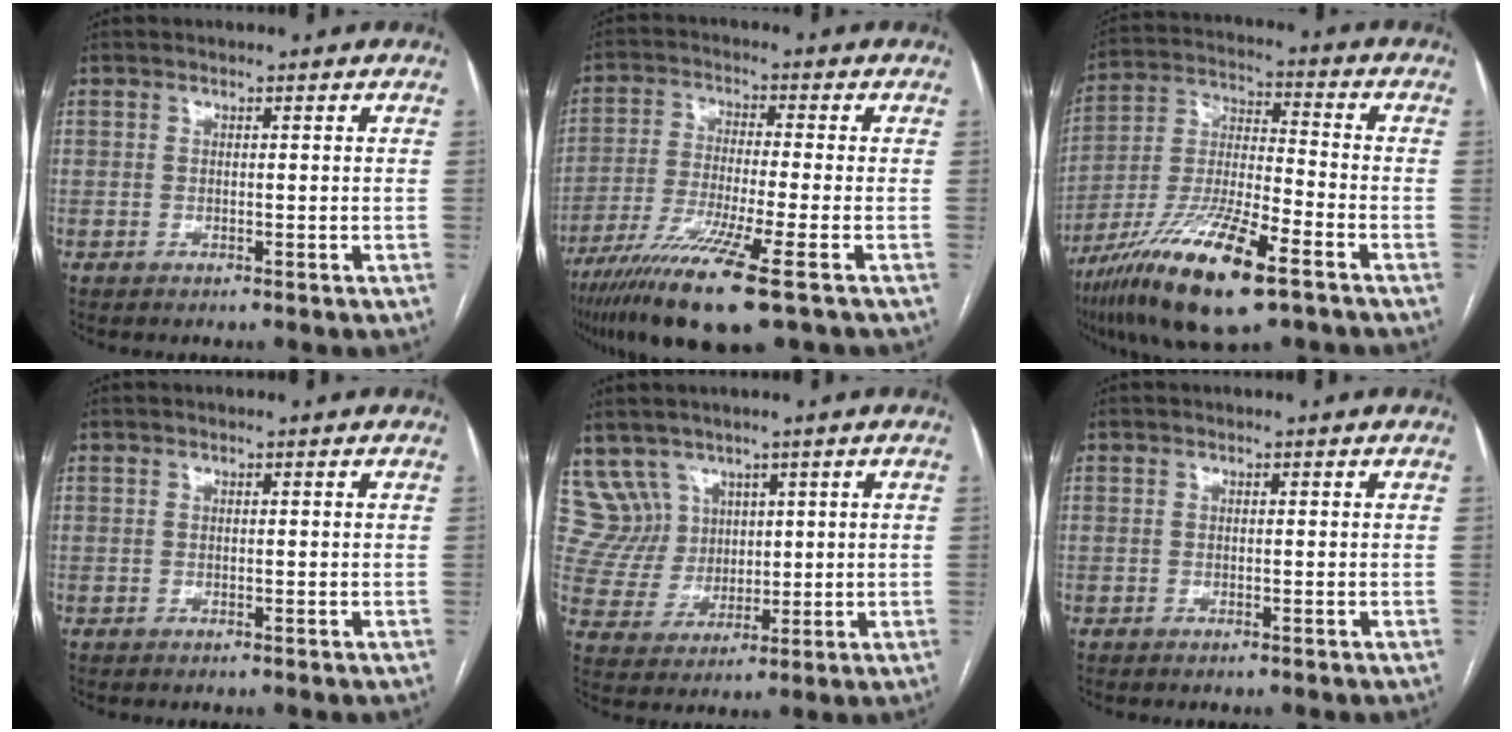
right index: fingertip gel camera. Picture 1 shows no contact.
{"total": 13.6, "force": [-8.3, -0.2, 10.8], "torque": [-0.216, -0.038, -0.148]}
{"total": 18.6, "force": [-10.9, 3.2, 14.7], "torque": [-0.300, -0.036, -0.197]}
{"total": 0.0}
{"total": 7.9, "force": [5.0, 6.1, -0.3], "torque": [0.002, 0.027, 0.112]}
{"total": 0.0}